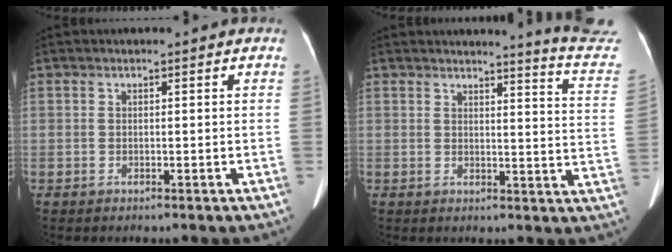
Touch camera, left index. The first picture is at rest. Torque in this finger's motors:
{"motor_torque": [0.40, -0.80, -0.04, 0.04]}